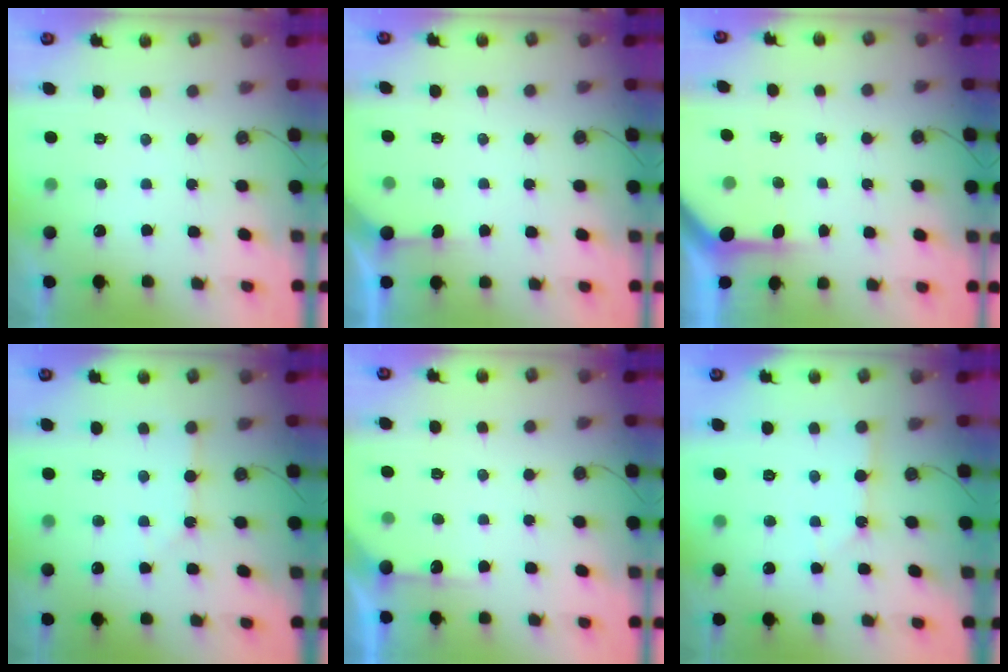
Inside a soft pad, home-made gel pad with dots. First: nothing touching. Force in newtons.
{"total": 4.2, "press": 4.2, "slide": 0.4}
{"total": 3.9, "press": 3.8, "slide": 0.3}
{"total": 3.1, "press": 3.0, "slide": 0.4}
{"total": 5.0, "press": 4.9, "slide": 0.6}
{"total": 2.5, "press": 2.5, "slide": 0.3}